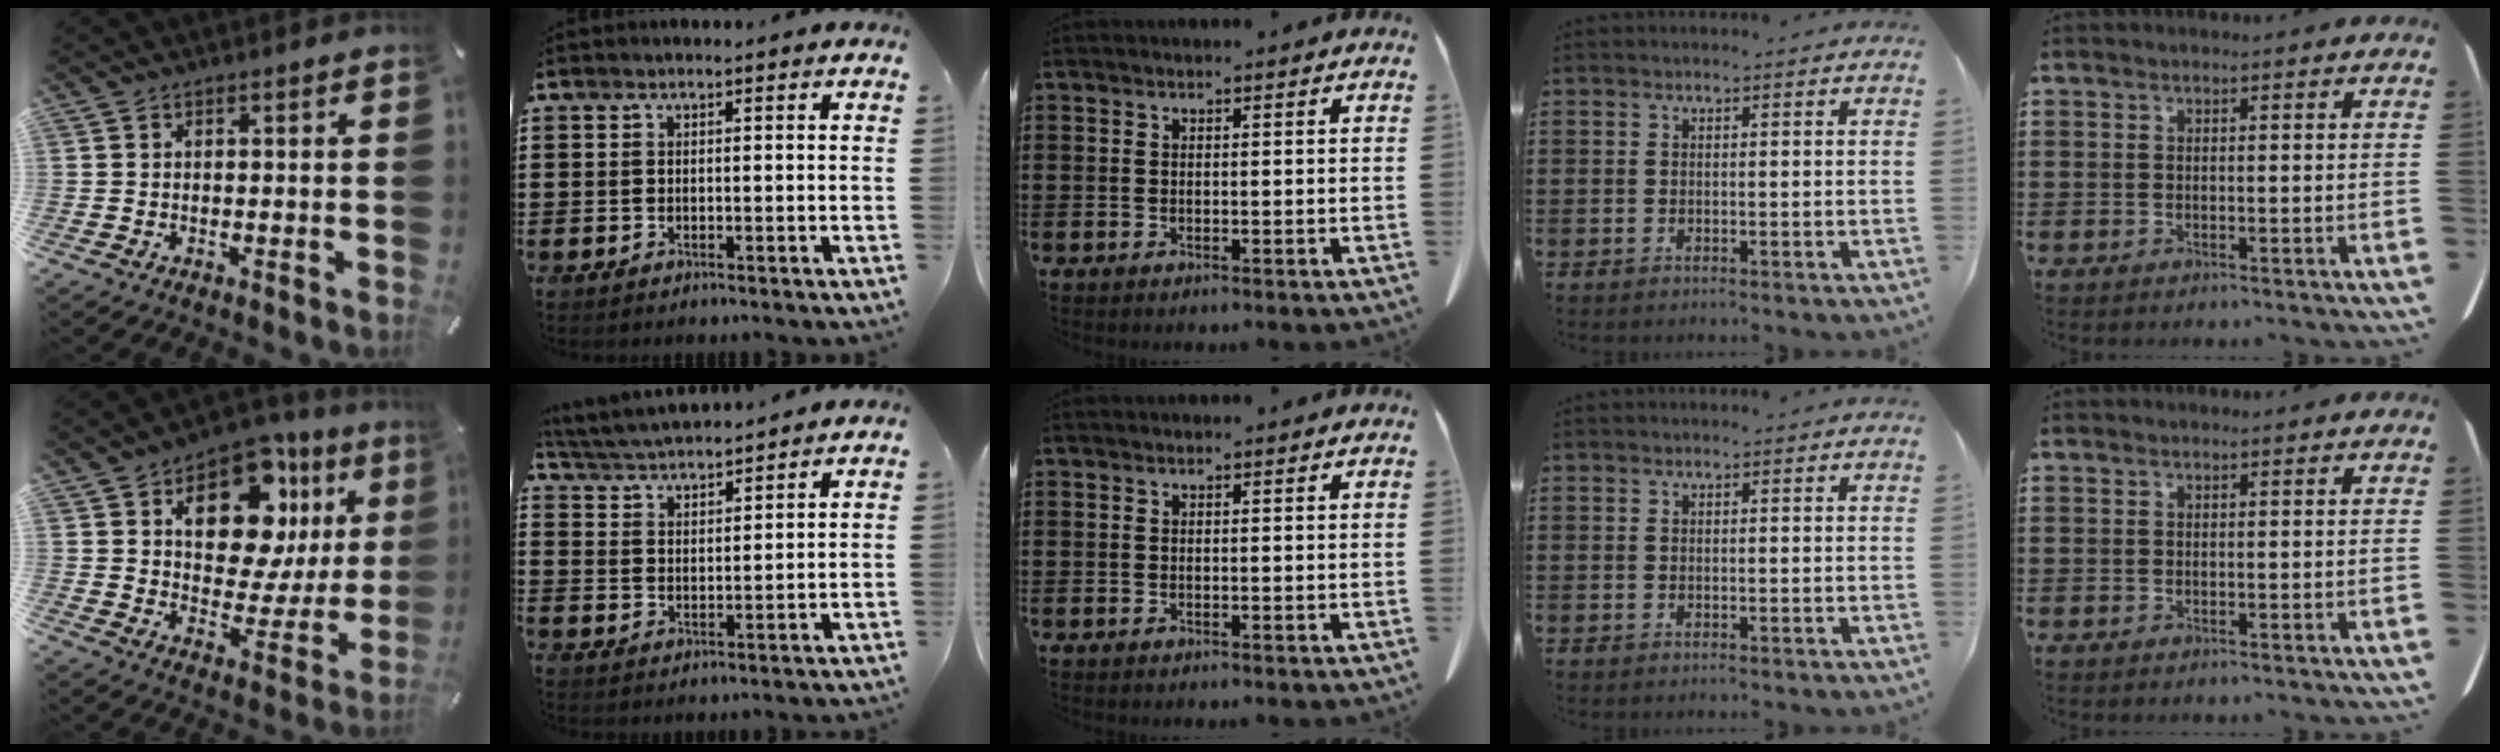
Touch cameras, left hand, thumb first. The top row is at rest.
{"thumb": {"total": 16.3, "force": [7.9, 9.7, 10.5], "torque": [-0.152, -0.043, 0.136]}, "index": {"total": 4.2, "force": [4.2, 0.1, 0.4], "torque": [-0.027, -0.023, 0.073]}}